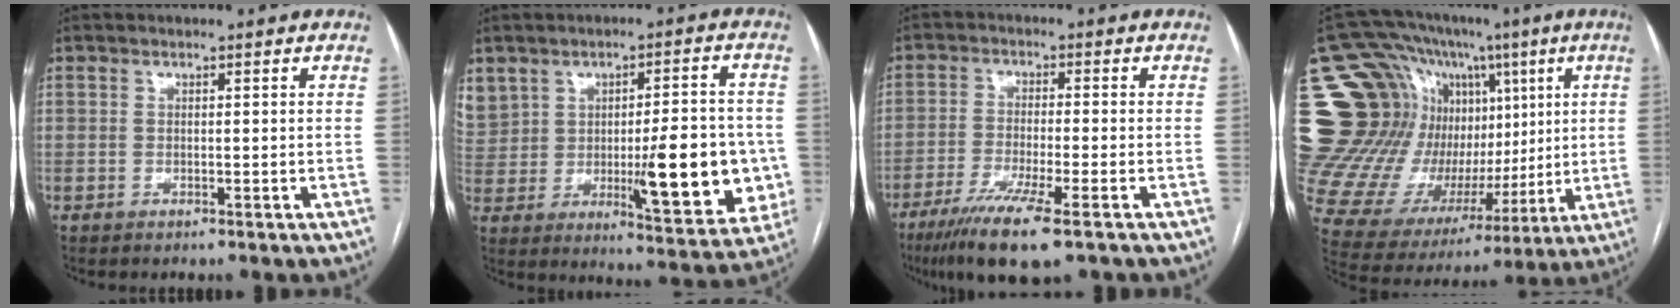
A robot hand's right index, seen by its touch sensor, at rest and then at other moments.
{"total": 20.1, "force": [1.1, 9.6, 17.6], "torque": [-0.287, 0.015, 0.046]}
{"total": 10.6, "force": [-6.8, 0.4, 8.2], "torque": [-0.142, -0.028, -0.108]}
{"total": 28.2, "force": [6.2, 20.7, 18.1], "torque": [-0.323, 0.104, 0.130]}